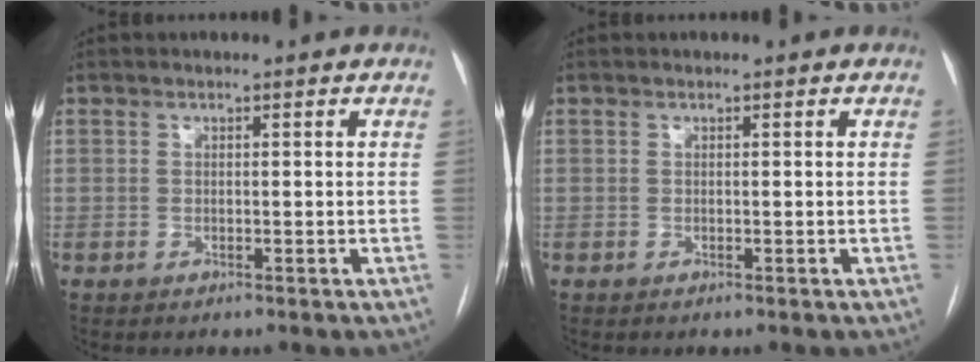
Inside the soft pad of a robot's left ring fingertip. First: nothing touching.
{"total": 0.0}